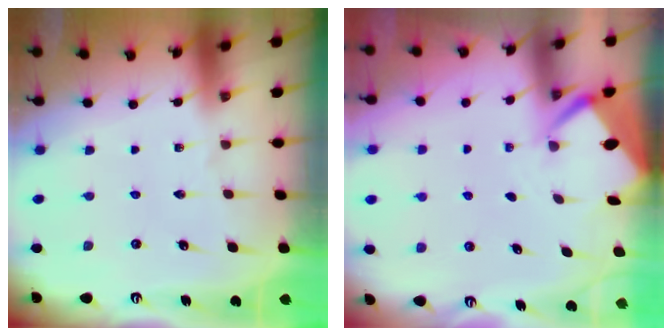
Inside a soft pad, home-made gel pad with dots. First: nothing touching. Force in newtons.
{"total": 2.7, "press": 2.7, "slide": 0.3}